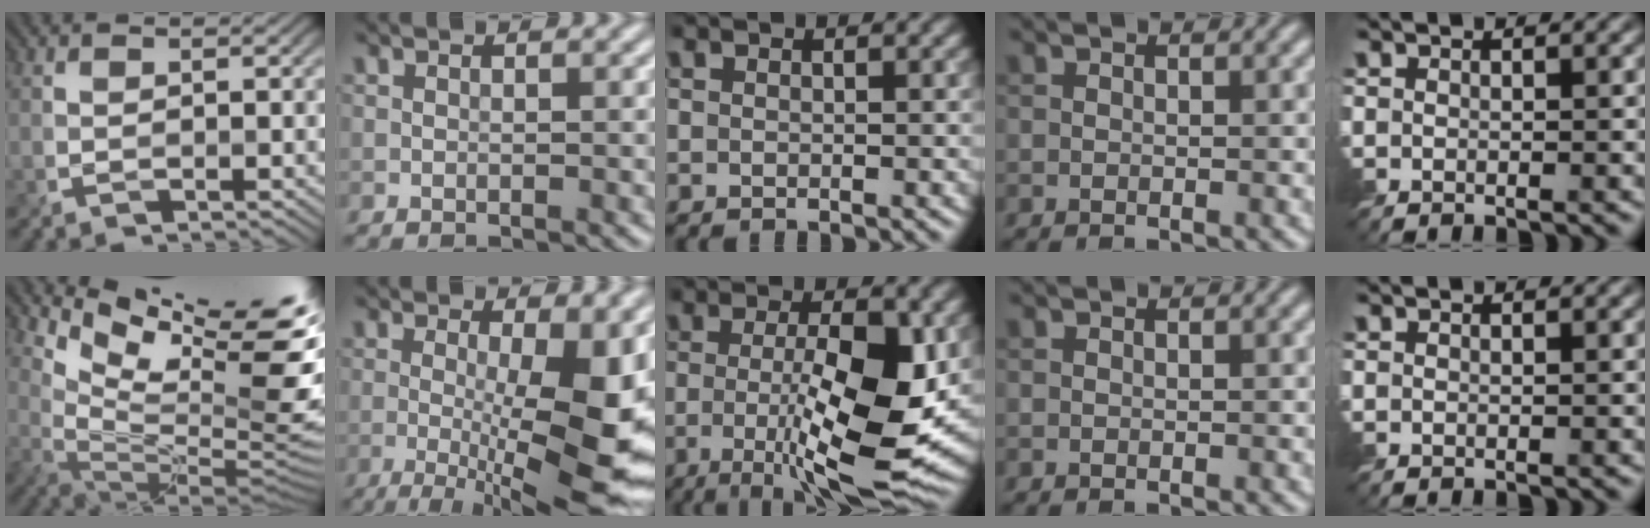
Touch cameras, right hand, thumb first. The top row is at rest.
{"thumb": {"total": 14.4, "force": [9.1, 3.8, 10.5], "torque": [-0.192, 0.000, 0.162]}, "index": {"total": 14.0, "force": [-1.4, 3.8, 13.4], "torque": [-0.169, -0.012, -0.013]}, "middle": {"total": 11.2, "force": [-1.0, 3.1, 10.7], "torque": [-0.171, -0.022, -0.009]}}